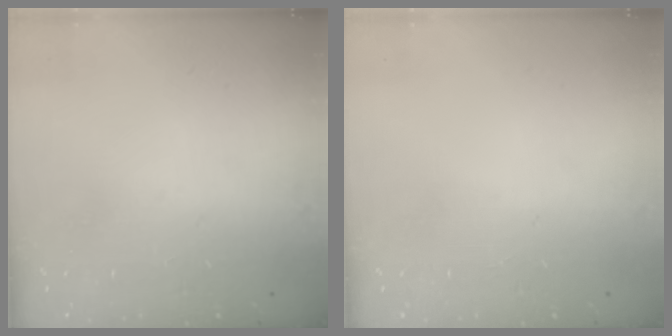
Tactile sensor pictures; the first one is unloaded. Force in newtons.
{"total": 0.0}